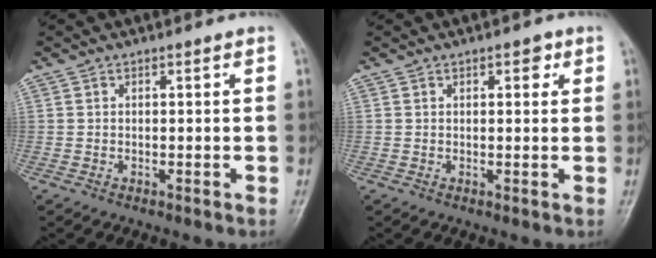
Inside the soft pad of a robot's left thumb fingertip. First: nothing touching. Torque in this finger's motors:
{"motor_torque": [-0.44, -0.16, -0.23, -0.03, 0.07]}